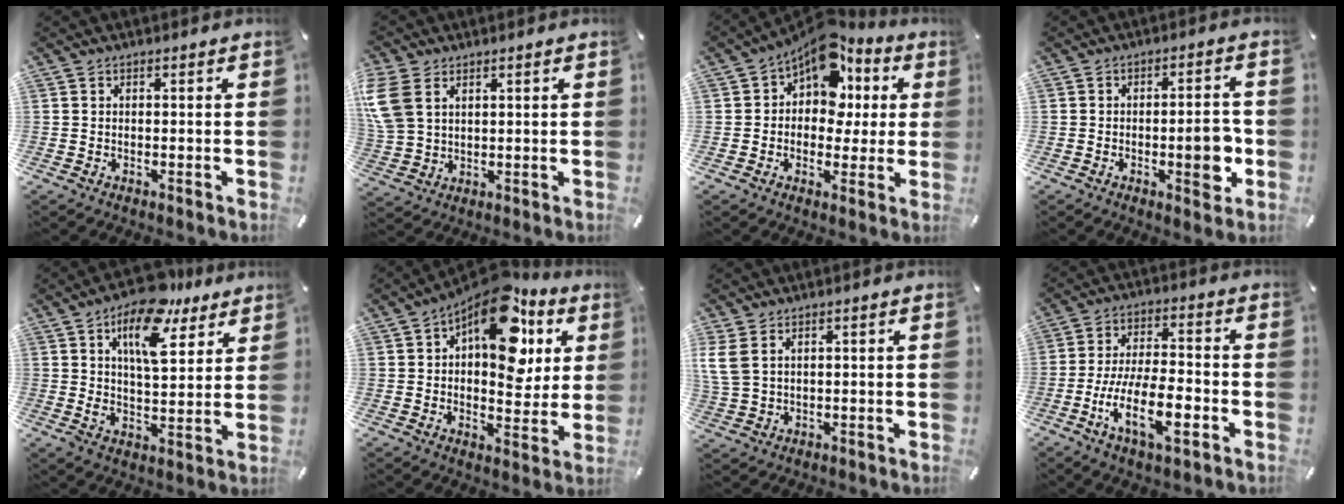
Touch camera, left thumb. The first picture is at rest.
{"total": 8.5, "force": [3.6, 6.2, 4.6], "torque": [-0.131, -0.006, 0.067]}
{"total": 12.5, "force": [6.1, 8.8, 6.4], "torque": [-0.097, -0.051, 0.112]}
{"total": 8.6, "force": [-1.9, 3.8, 7.5], "torque": [-0.093, 0.004, -0.029]}
{"total": 15.7, "force": [9.6, 6.8, 10.4], "torque": [-0.161, -0.048, 0.161]}
{"total": 20.4, "force": [9.5, 10.9, 14.4], "torque": [-0.201, -0.055, 0.160]}
{"total": 5.1, "force": [2.7, 3.3, 2.8], "torque": [-0.082, -0.006, 0.048]}
{"total": 13.7, "force": [-5.4, 5.0, 11.5], "torque": [-0.239, 0.002, -0.103]}